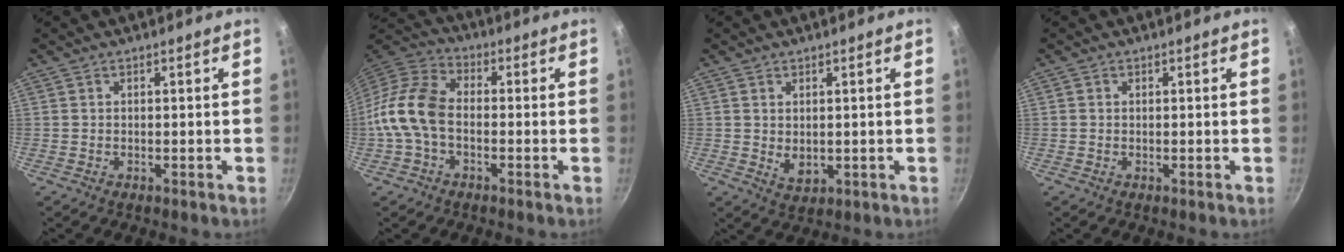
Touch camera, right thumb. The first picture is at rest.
{"total": 12.0, "force": [-2.3, 7.6, 8.9], "torque": [-0.165, 0.038, -0.066]}
{"total": 3.5, "force": [0.5, 2.4, 2.6], "torque": [-0.040, -0.012, 0.015]}
{"total": 0.5, "force": [0.1, 0.5, 0.1], "torque": [0.000, 0.003, 0.000]}